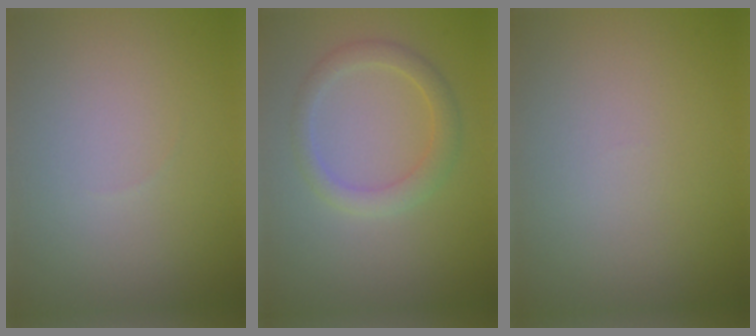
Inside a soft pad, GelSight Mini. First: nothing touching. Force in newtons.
{"total": 2.6, "press": 2.6, "slide": 0.4}
{"total": 0.0}